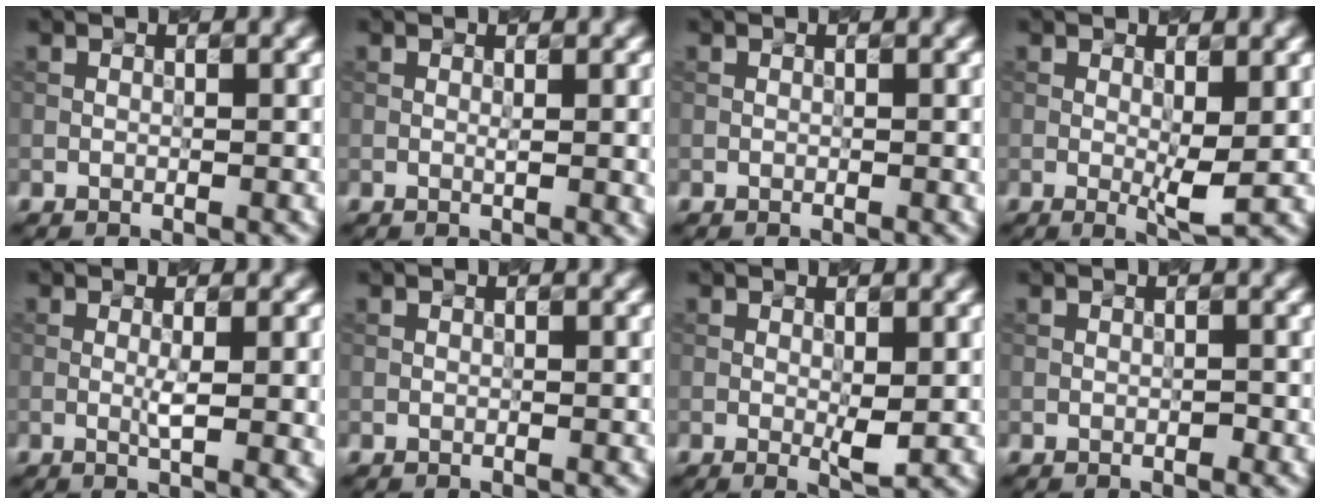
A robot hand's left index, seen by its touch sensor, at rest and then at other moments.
{"total": 2.3, "force": [0.0, 0.5, 2.2], "torque": [-0.028, 0.003, 0.002]}
{"total": 0.5, "force": [-0.1, 0.1, 0.5], "torque": [-0.005, 0.001, 0.000]}
{"total": 2.6, "force": [0.2, 0.3, 2.6], "torque": [-0.047, -0.008, 0.008]}
{"total": 4.2, "force": [-0.2, 0.8, 4.1], "torque": [-0.066, -0.001, 0.002]}
{"total": 0.0}
{"total": 1.6, "force": [0.1, 0.1, 1.6], "torque": [-0.030, -0.004, 0.007]}
{"total": 0.0}